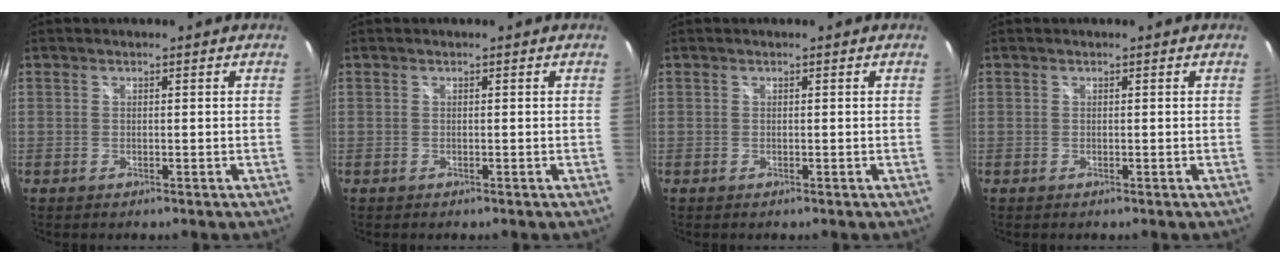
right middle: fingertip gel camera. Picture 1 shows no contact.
{"total": 0.0}
{"total": 0.0}
{"total": 0.0}